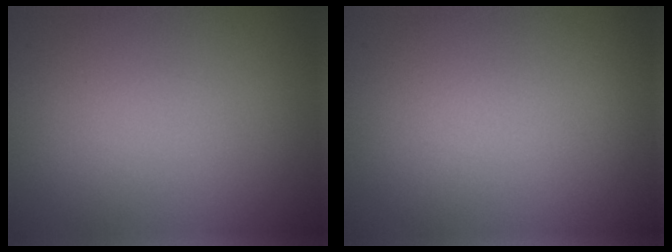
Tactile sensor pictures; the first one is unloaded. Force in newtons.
{"total": 0.0}